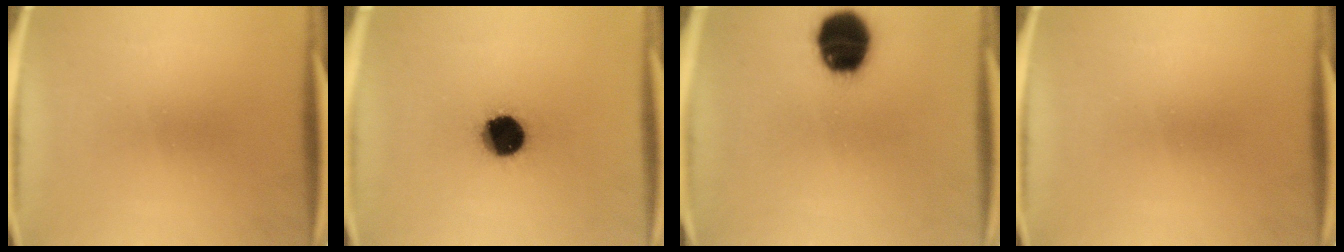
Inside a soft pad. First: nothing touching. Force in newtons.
{"total": 13.6}
{"total": 15.9}
{"total": 0.0}